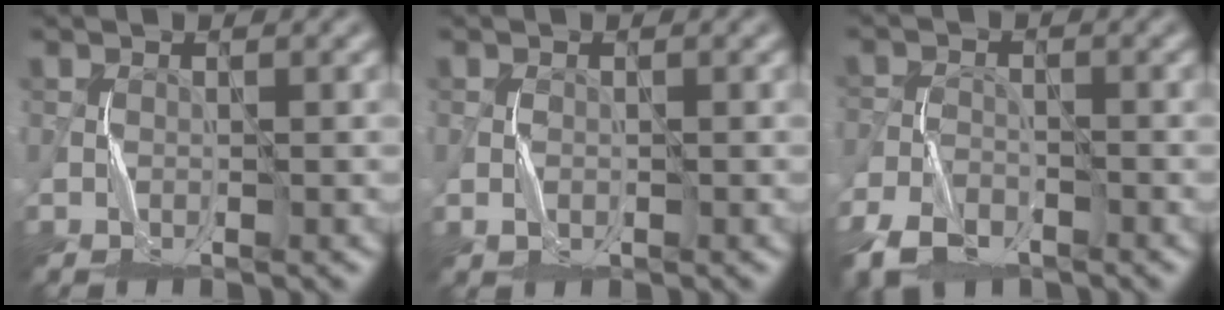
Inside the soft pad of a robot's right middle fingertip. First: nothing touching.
{"total": 1.0, "force": [-0.4, 0.7, 0.6], "torque": [-0.013, 0.001, -0.008]}
{"total": 5.2, "force": [-3.8, 2.5, 2.5], "torque": [-0.055, -0.008, -0.083]}